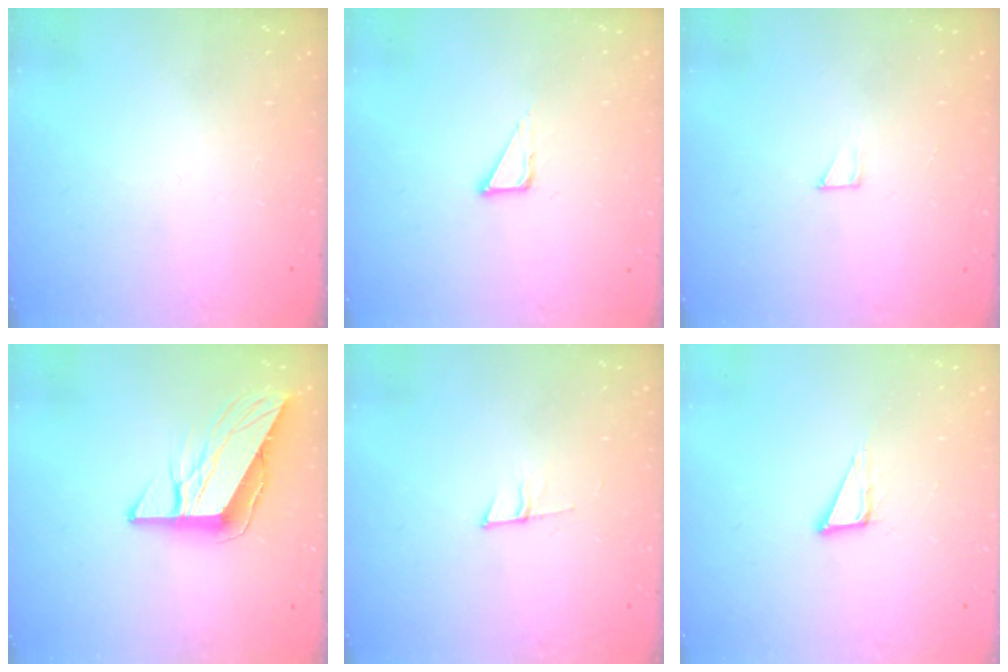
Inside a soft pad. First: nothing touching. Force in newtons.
{"total": 3.6, "press": 3.6, "slide": 0.3}
{"total": 1.9, "press": 1.9, "slide": 0.1}
{"total": 9.9, "press": 9.9, "slide": 0.9}
{"total": 5.6, "press": 5.0, "slide": 2.6}
{"total": 5.9, "press": 5.8, "slide": 1.3}